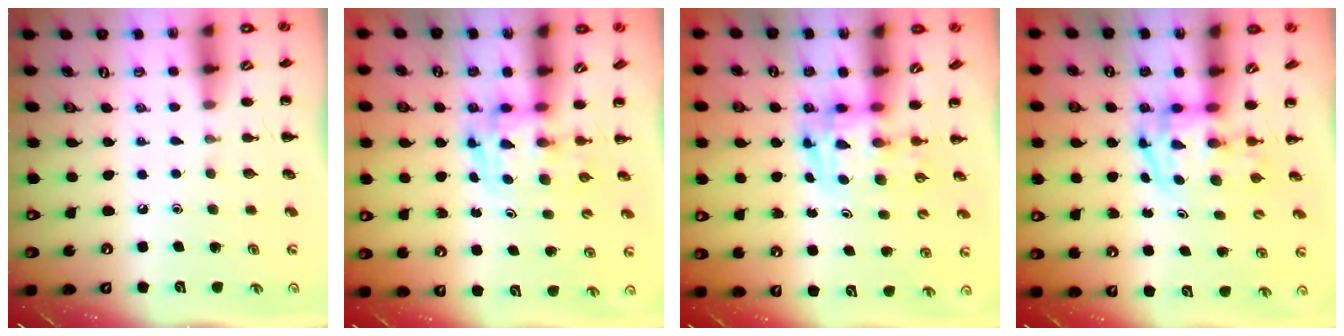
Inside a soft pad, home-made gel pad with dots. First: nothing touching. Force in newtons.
{"total": 3.5, "press": 3.5, "slide": 0.6}
{"total": 3.6, "press": 3.5, "slide": 0.6}
{"total": 3.8, "press": 3.8, "slide": 0.6}